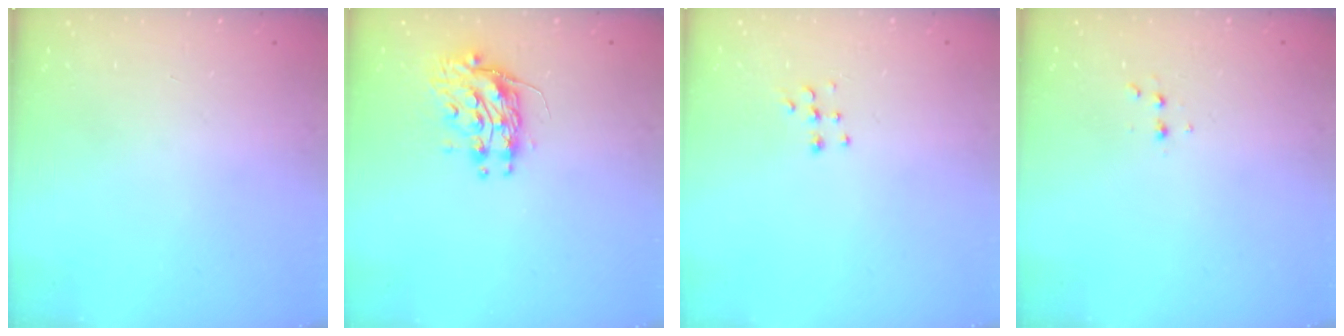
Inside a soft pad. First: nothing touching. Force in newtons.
{"total": 10.0, "press": 9.9, "slide": 0.8}
{"total": 6.2, "press": 6.1, "slide": 0.7}
{"total": 2.6, "press": 2.5, "slide": 0.8}